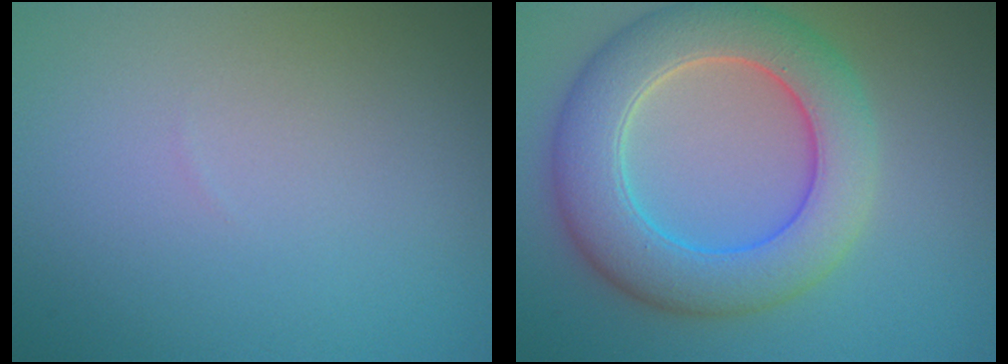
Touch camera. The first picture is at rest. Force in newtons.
{"total": 8.2, "press": 8.2, "slide": 0.4}